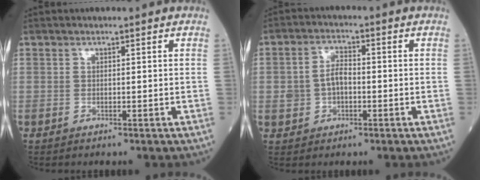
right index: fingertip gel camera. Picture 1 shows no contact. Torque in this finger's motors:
{"motor_torque": [0.16, -0.07, 0.09, 0.05]}